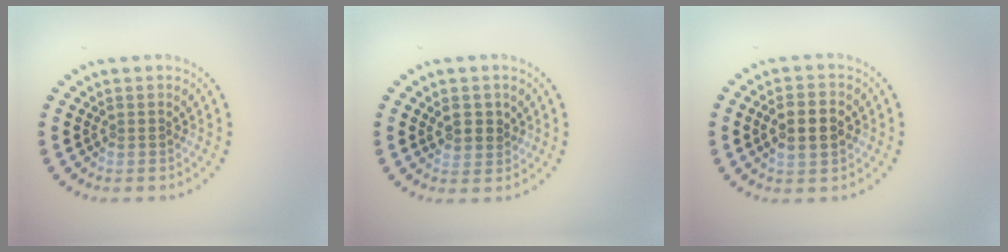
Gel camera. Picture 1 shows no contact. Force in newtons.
{"total": 2.3, "press": 2.2, "slide": 0.7}
{"total": 3.5, "press": 3.5, "slide": 0.4}